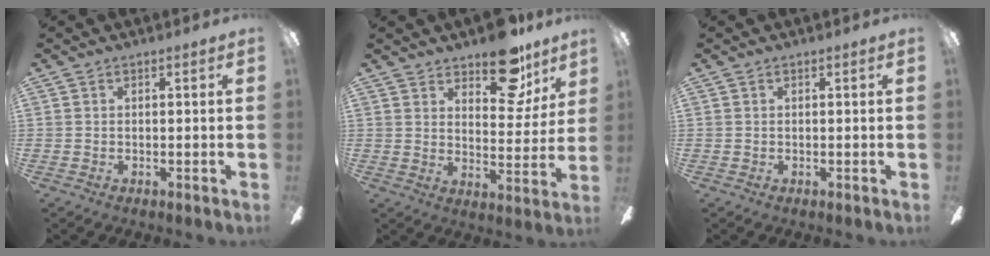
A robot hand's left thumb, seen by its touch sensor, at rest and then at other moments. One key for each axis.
{"total": 14.9, "fx": 10.6, "fy": 7.1, "fz": 7.8, "tx": -0.095, "ty": -0.061, "tz": 0.183}
{"total": 0.0}